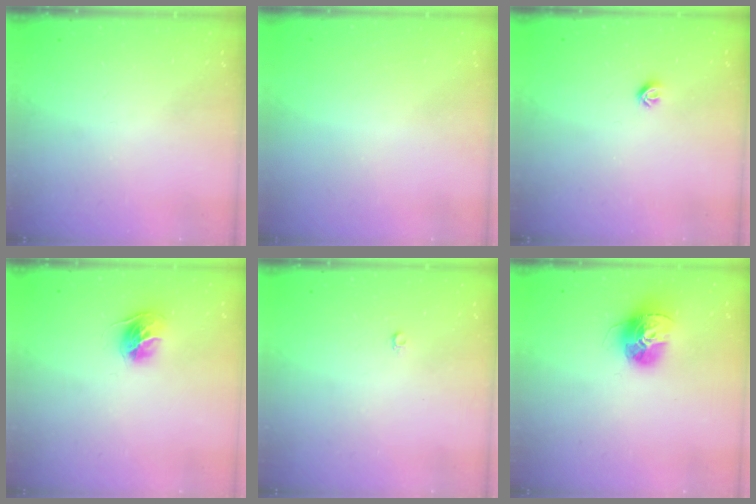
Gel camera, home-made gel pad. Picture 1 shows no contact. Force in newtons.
{"total": 0.9, "press": 0.9, "slide": 0.1}
{"total": 4.9, "press": 4.8, "slide": 0.9}
{"total": 11.1, "press": 11.1, "slide": 0.9}
{"total": 2.2, "press": 2.2, "slide": 0.2}
{"total": 14.6, "press": 14.6, "slide": 1.5}